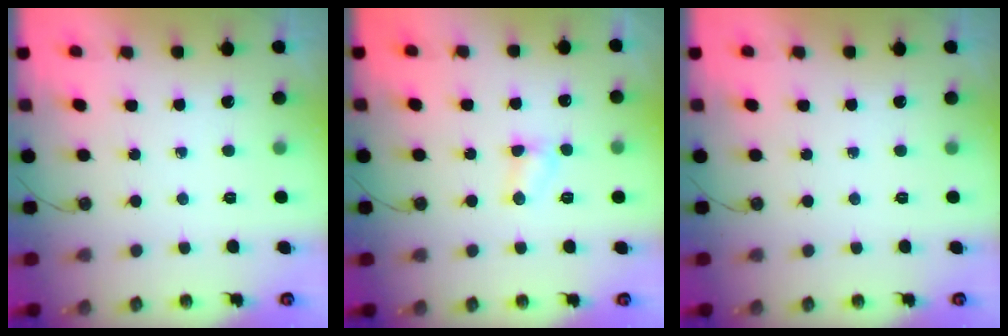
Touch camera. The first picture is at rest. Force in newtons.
{"total": 4.3, "press": 4.3, "slide": 0.3}
{"total": 0.0}